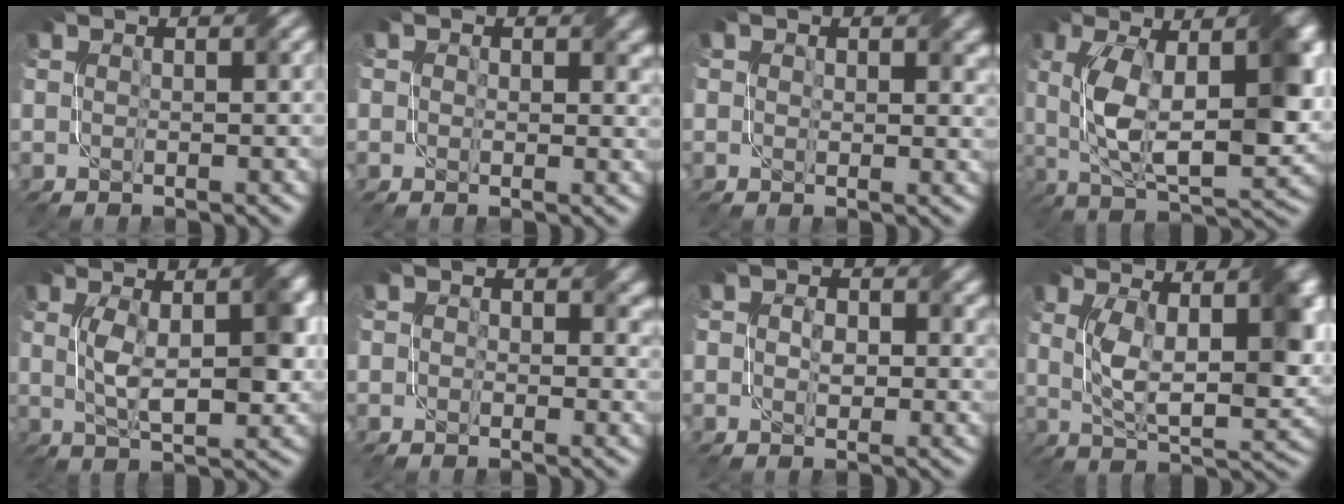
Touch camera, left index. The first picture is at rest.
{"total": 2.6, "force": [0.9, 1.9, 1.5], "torque": [-0.017, -0.005, 0.008]}
{"total": 2.5, "force": [1.1, 1.8, 1.3], "torque": [-0.017, -0.005, 0.013]}
{"total": 11.3, "force": [1.0, 4.7, 10.2], "torque": [-0.183, -0.005, 0.022]}
{"total": 6.2, "force": [0.6, 2.2, 5.7], "torque": [-0.103, -0.001, 0.012]}
{"total": 3.0, "force": [0.9, 2.4, 1.7], "torque": [-0.024, -0.001, 0.004]}
{"total": 2.6, "force": [0.3, 1.9, 1.8], "torque": [-0.029, -0.003, 0.003]}
{"total": 9.3, "force": [2.0, 3.7, 8.3], "torque": [-0.146, -0.008, 0.038]}